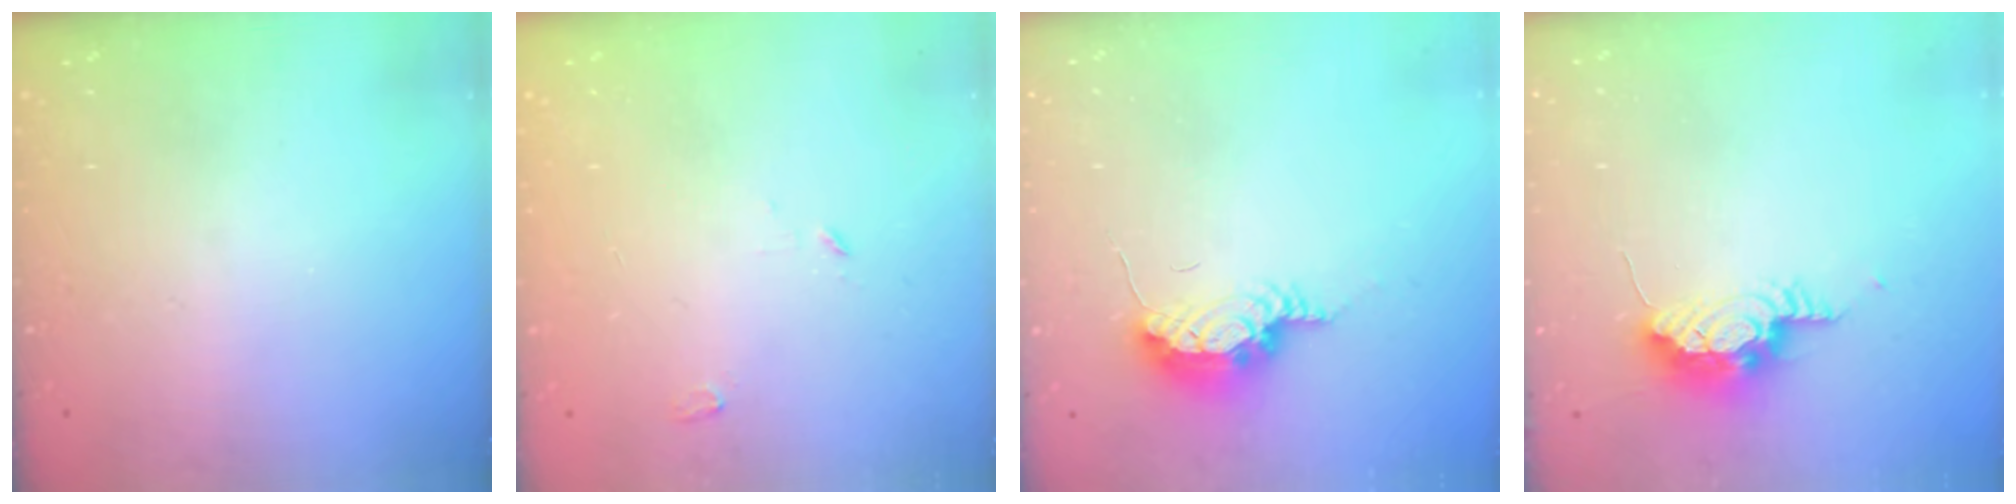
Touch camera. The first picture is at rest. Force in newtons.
{"total": 2.8, "press": 2.8, "slide": 0.2}
{"total": 12.0, "press": 9.0, "slide": 8.0}
{"total": 15.1, "press": 10.5, "slide": 10.8}